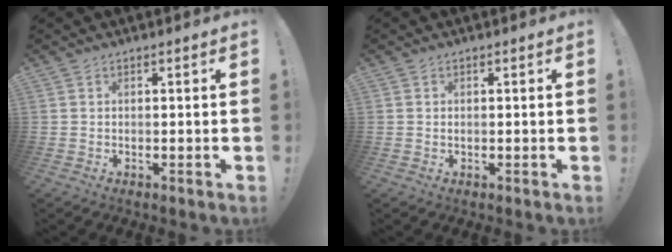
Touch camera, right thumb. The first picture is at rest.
{"total": 0.0}